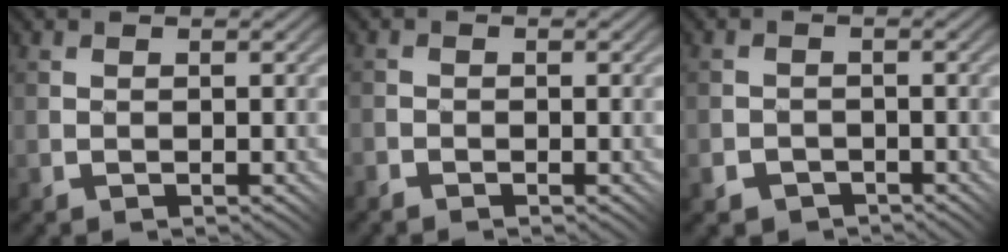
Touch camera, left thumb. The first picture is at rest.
{"total": 1.1, "force": [-1.0, 0.5, -0.1], "torque": [0.005, 0.002, -0.025]}
{"total": 2.3, "force": [-1.5, 1.7, 0.2], "torque": [-0.001, 0.003, -0.030]}